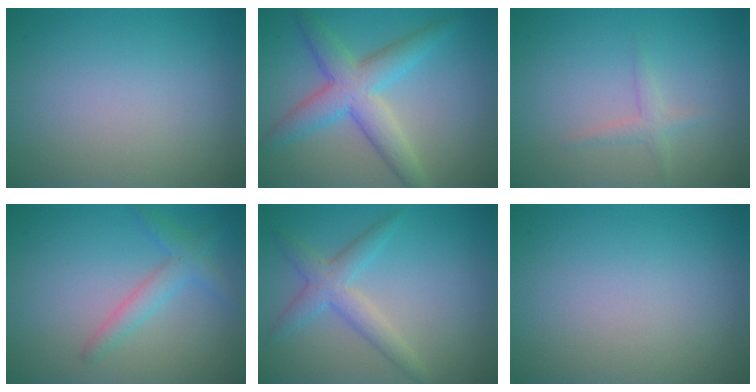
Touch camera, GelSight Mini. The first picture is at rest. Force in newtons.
{"total": 5.6, "press": 5.6, "slide": 0.2}
{"total": 1.3, "press": 1.3, "slide": 0.1}
{"total": 2.4, "press": 2.4, "slide": 0.1}
{"total": 3.2, "press": 3.2, "slide": 0.0}
{"total": 0.0}